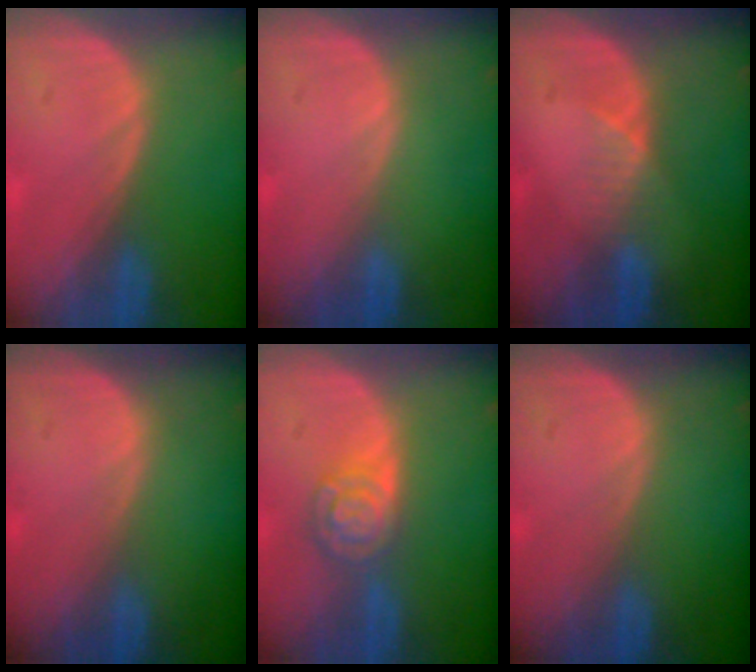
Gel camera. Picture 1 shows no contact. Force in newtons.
{"total": 0.0}
{"total": 2.6, "press": 2.2, "slide": 1.4}
{"total": 0.0}
{"total": 5.4, "press": 4.7, "slide": 2.5}
{"total": 0.0}